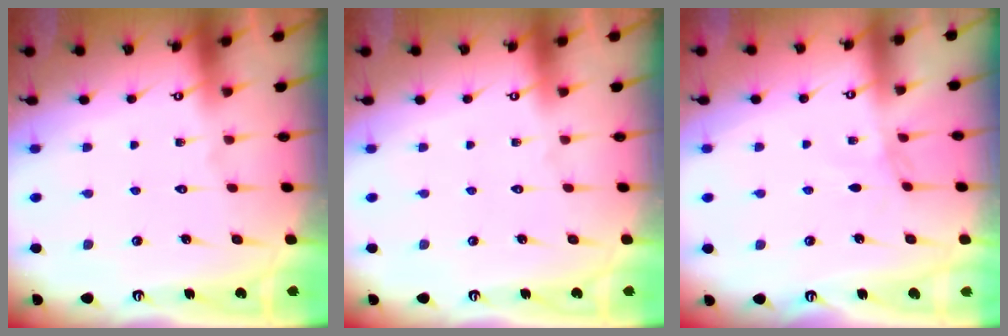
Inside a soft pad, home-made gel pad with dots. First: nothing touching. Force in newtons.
{"total": 0.0}
{"total": 2.2, "press": 2.1, "slide": 0.4}